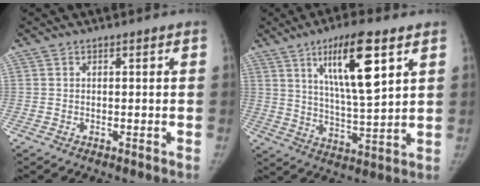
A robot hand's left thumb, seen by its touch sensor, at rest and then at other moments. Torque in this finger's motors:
{"motor_torque": [0.98, -0.10, 1.76, -1.01, 0.54]}